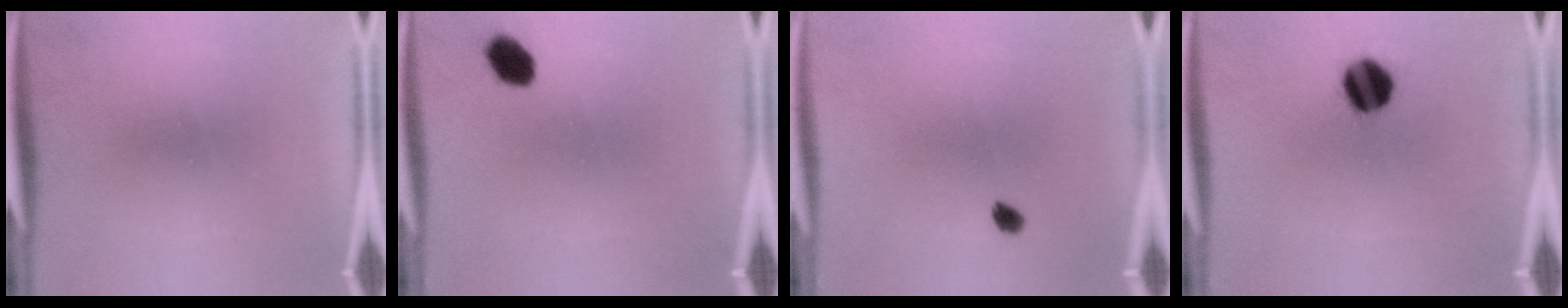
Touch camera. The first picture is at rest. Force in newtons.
{"total": 4.8}
{"total": 1.7}
{"total": 8.9}